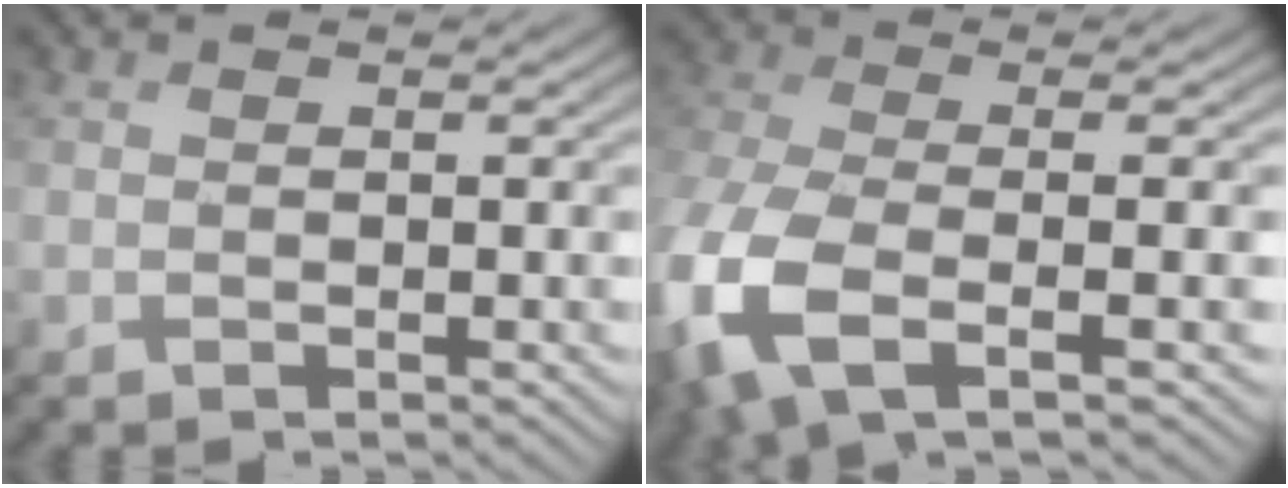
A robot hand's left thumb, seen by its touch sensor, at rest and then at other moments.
{"total": 11.1, "force": [-3.7, 4.7, 9.4], "torque": [-0.260, -0.036, -0.056]}